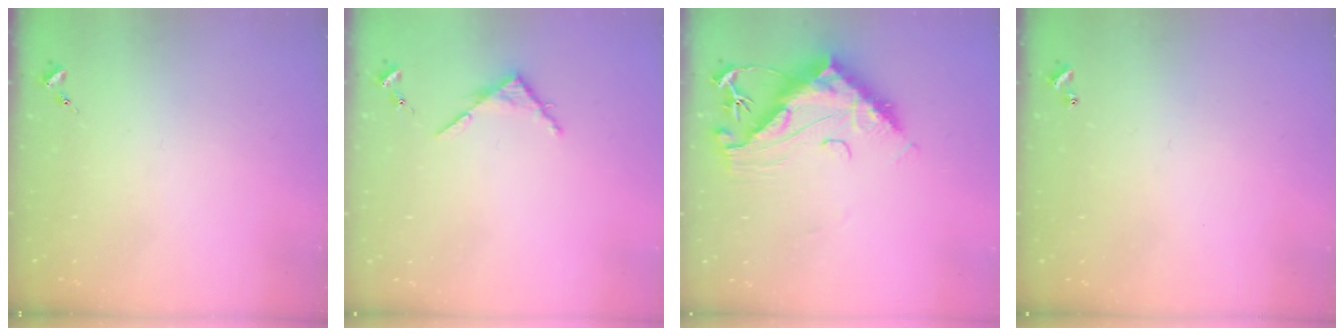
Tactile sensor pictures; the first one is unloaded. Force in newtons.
{"total": 3.8, "press": 3.8, "slide": 0.4}
{"total": 14.6, "press": 14.5, "slide": 1.5}
{"total": 1.0, "press": 1.0, "slide": 0.2}